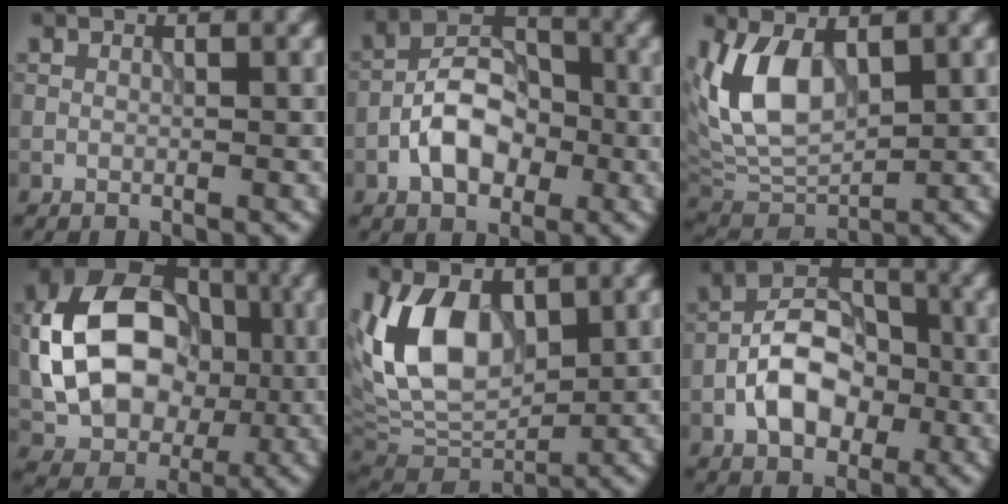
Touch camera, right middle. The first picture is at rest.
{"total": 5.7, "force": [-2.0, 3.6, 4.0], "torque": [-0.061, 0.012, -0.041]}
{"total": 7.2, "force": [1.9, 3.9, 5.7], "torque": [-0.124, 0.000, 0.033]}
{"total": 13.6, "force": [0.0, 10.1, 9.1], "torque": [-0.166, 0.012, 0.004]}
{"total": 9.7, "force": [2.2, 5.7, 7.6], "torque": [-0.156, 0.002, 0.029]}
{"total": 6.6, "force": [-2.0, 4.3, 4.6], "torque": [-0.071, 0.013, -0.040]}